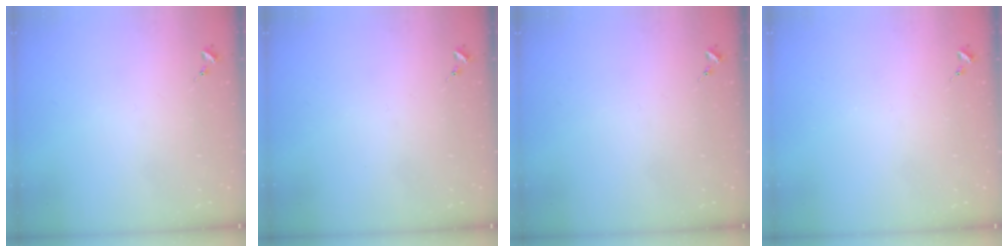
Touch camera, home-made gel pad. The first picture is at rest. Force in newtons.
{"total": 0.0}
{"total": 0.0}
{"total": 0.0}